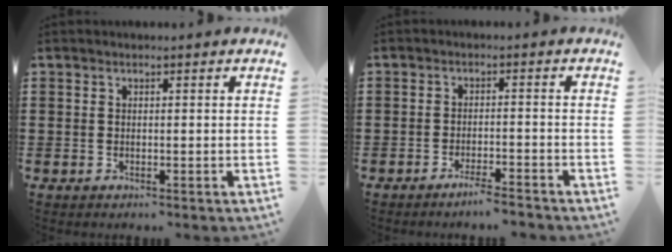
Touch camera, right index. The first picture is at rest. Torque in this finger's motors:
{"motor_torque": [0.35, 0.32, 0.01, 0.00]}